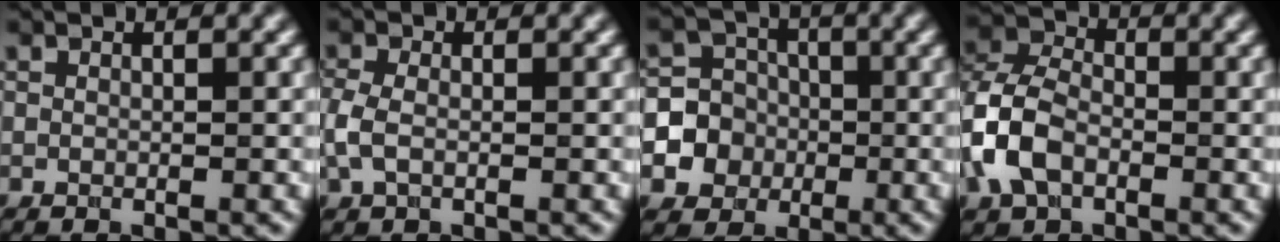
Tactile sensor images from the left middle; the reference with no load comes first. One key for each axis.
{"total": 2.3, "fx": -0.4, "fy": 1.4, "fz": 1.8, "tx": -0.048, "ty": 0.001, "tz": -0.013}
{"total": 8.0, "fx": -2.3, "fy": 7.5, "fz": 1.2, "tx": -0.024, "ty": 0.001, "tz": -0.058}
{"total": 5.4, "fx": -1.9, "fy": 3.5, "fz": 3.6, "tx": -0.084, "ty": 0.008, "tz": -0.047}